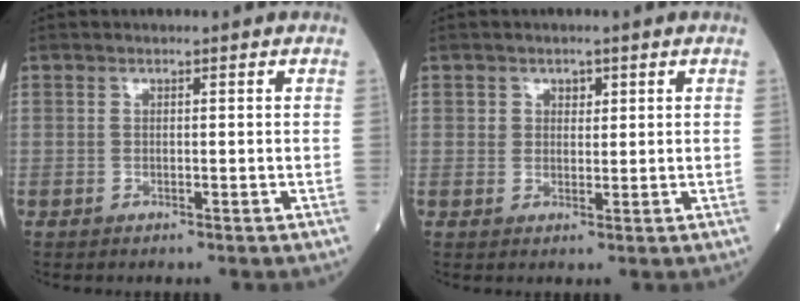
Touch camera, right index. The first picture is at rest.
{"total": 2.0, "force": [1.0, 1.6, 0.8], "torque": [-0.007, -0.001, 0.014]}